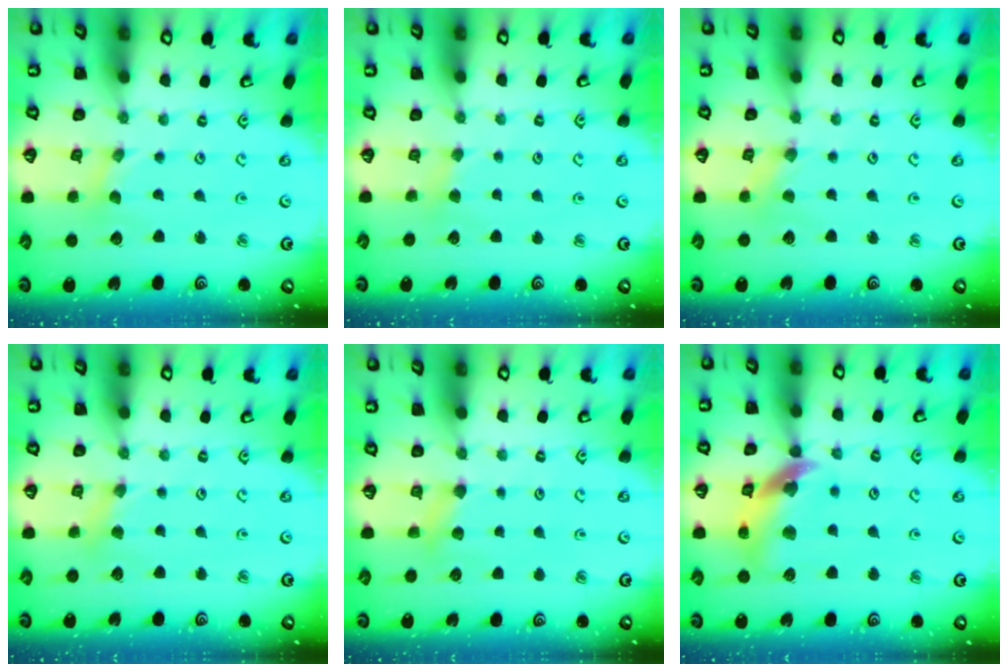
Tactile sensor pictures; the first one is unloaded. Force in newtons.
{"total": 2.3, "press": 2.3, "slide": 0.3}
{"total": 0.0}
{"total": 2.8, "press": 2.7, "slide": 0.5}
{"total": 3.8, "press": 3.8, "slide": 0.5}
{"total": 12.4, "press": 12.2, "slide": 1.8}